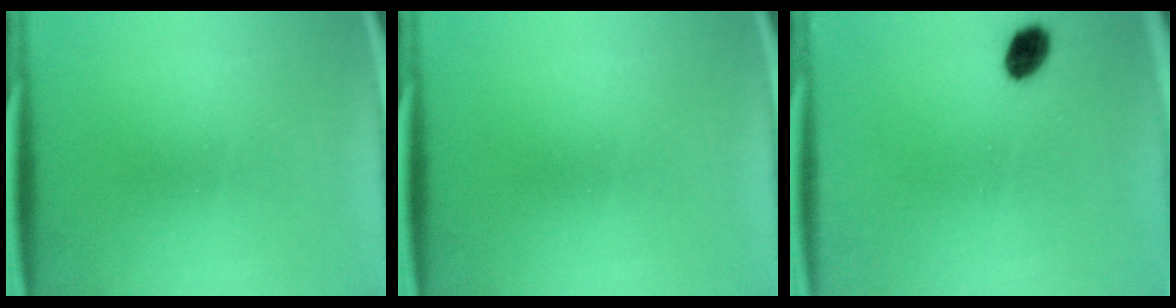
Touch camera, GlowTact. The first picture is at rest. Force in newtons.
{"total": 0.0}
{"total": 4.2}